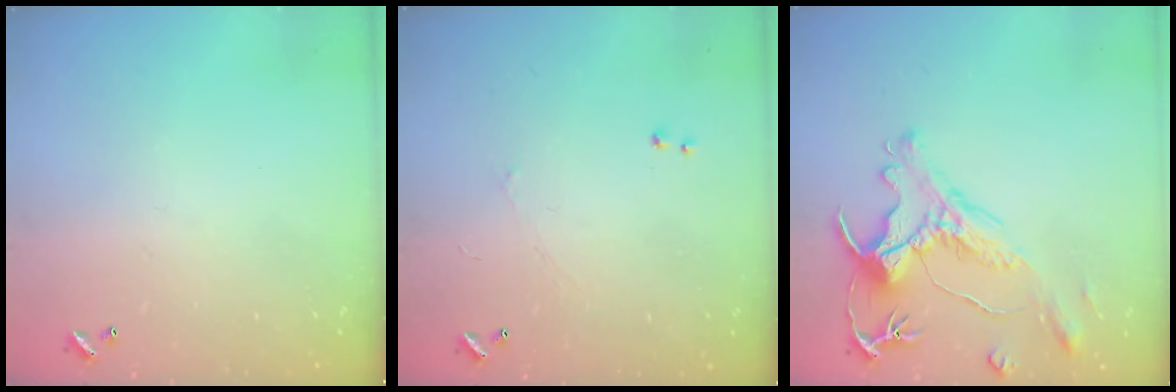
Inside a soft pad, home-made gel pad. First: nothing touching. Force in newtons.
{"total": 1.0, "press": 0.9, "slide": 0.5}
{"total": 2.8, "press": 2.5, "slide": 1.3}